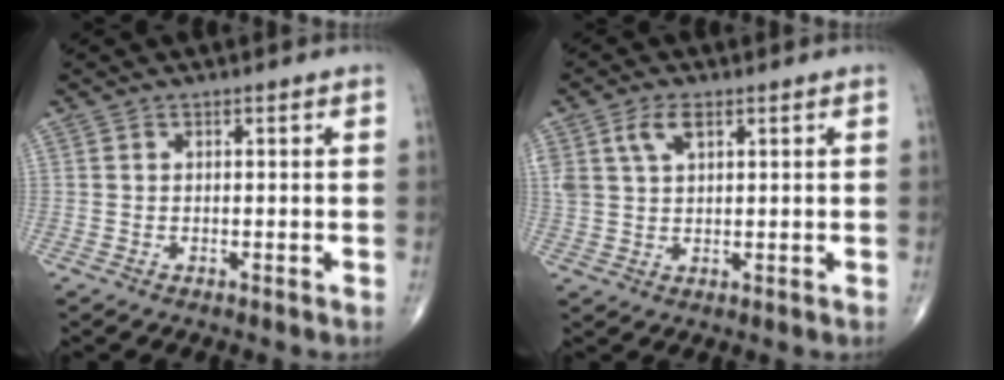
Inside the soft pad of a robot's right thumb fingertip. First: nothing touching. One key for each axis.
{"total": 4.1, "fx": 2.0, "fy": 2.1, "fz": 3.0, "tx": -0.062, "ty": 0.003, "tz": 0.044}